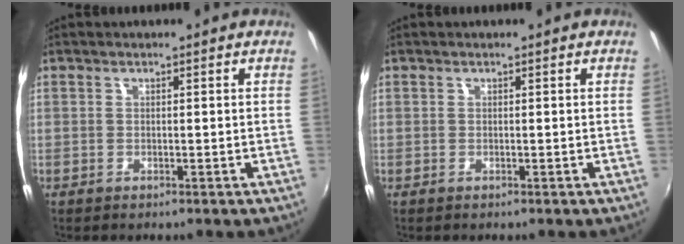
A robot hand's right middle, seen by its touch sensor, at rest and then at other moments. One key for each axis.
{"total": 0.0}